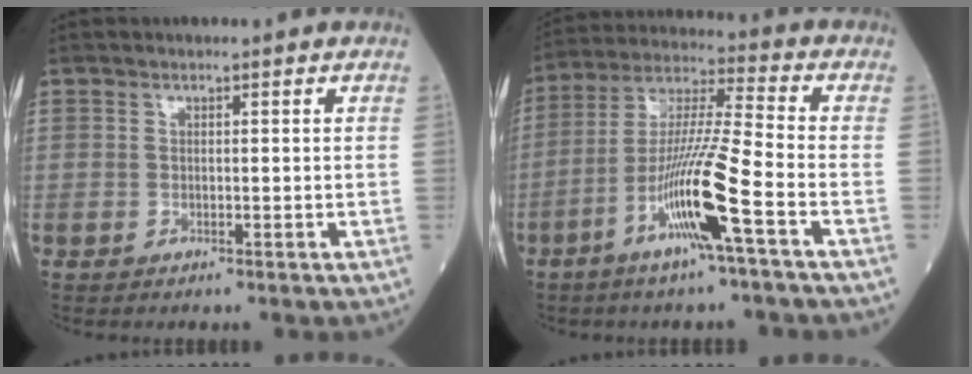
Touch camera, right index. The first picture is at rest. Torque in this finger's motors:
{"motor_torque": [1.29, -0.84, 0.39, 0.21]}